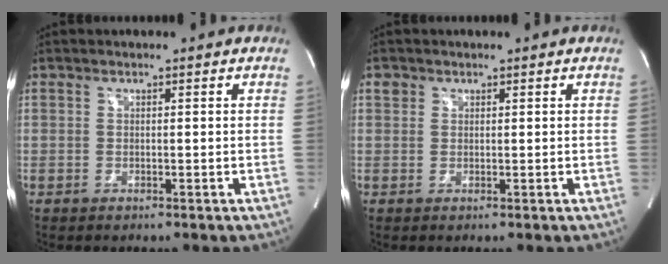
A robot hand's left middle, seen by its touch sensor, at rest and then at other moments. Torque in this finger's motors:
{"motor_torque": [0.02, 0.01, -0.04, 0.00]}